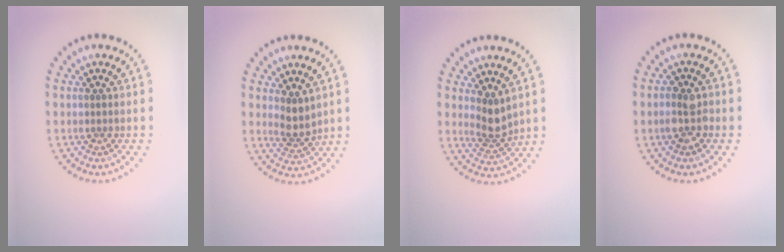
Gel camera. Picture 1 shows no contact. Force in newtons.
{"total": 2.0, "press": 1.6, "slide": 1.2}
{"total": 2.4, "press": 1.8, "slide": 1.6}
{"total": 2.3, "press": 2.3, "slide": 0.5}